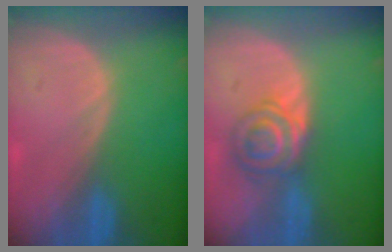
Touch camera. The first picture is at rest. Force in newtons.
{"total": 6.3, "press": 5.6, "slide": 2.7}